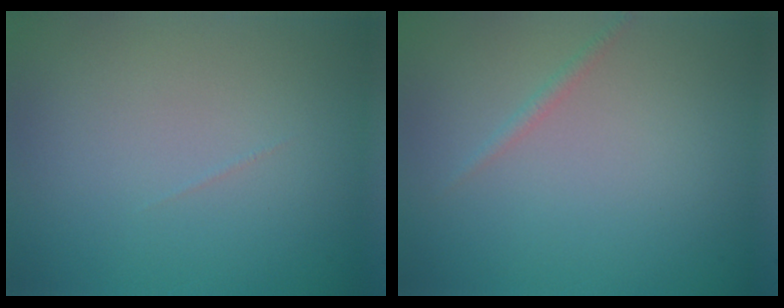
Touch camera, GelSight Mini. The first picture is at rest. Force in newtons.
{"total": 0.7, "press": 0.7, "slide": 0.1}